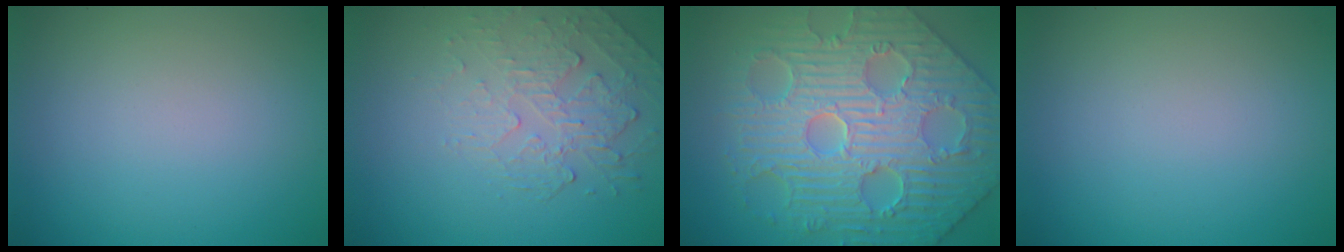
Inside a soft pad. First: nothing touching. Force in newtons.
{"total": 2.2, "press": 1.4, "slide": 1.7}
{"total": 9.3, "press": 7.4, "slide": 5.6}
{"total": 0.0}